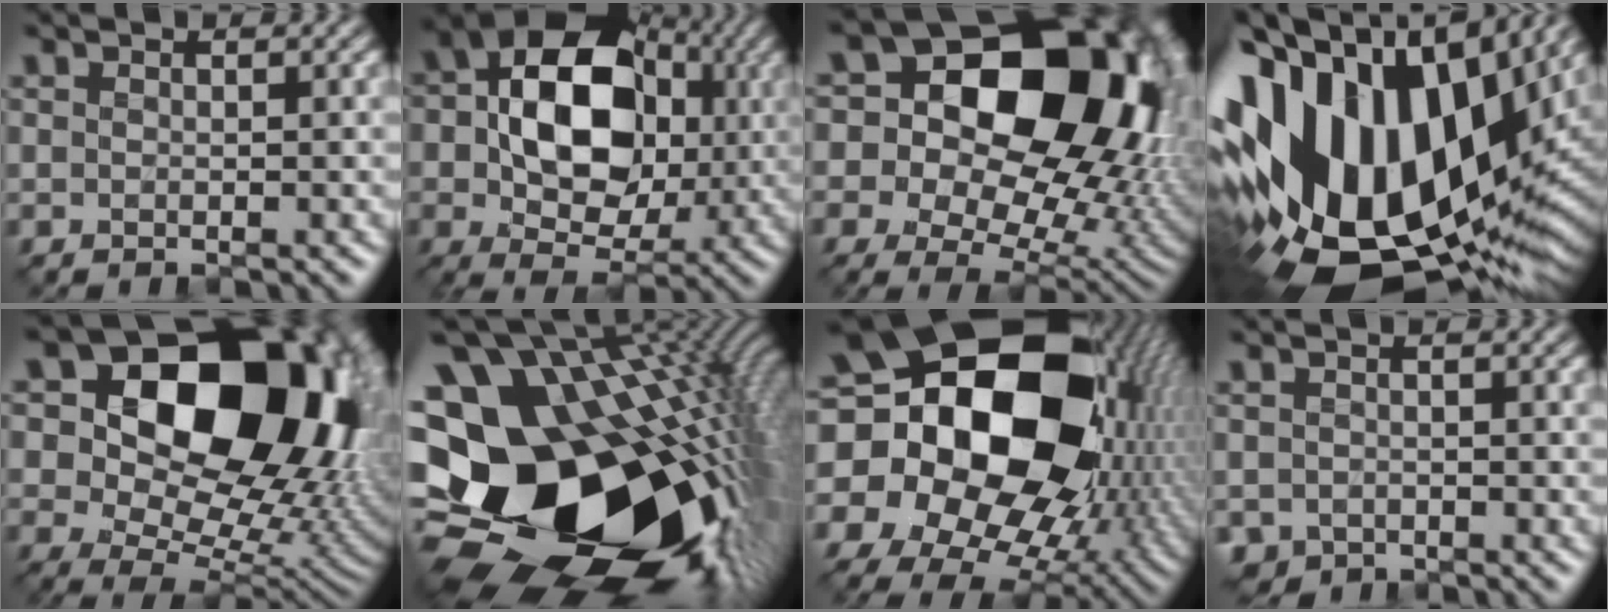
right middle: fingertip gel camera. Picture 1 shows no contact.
{"total": 13.1, "force": [1.2, 9.2, 9.3], "torque": [-0.141, 0.013, 0.011]}
{"total": 21.7, "force": [5.1, 16.0, 13.8], "torque": [-0.221, 0.022, 0.098]}
{"total": 19.6, "force": [2.2, 12.6, 14.9], "torque": [-0.312, 0.008, 0.034]}
{"total": 20.4, "force": [6.3, 14.5, 12.9], "torque": [-0.191, 0.026, 0.128]}
{"total": 21.3, "force": [-2.1, 15.0, 14.9], "torque": [-0.272, -0.067, -0.003]}
{"total": 23.0, "force": [1.8, 17.2, 15.2], "torque": [-0.305, -0.041, 0.045]}
{"total": 1.5, "force": [-1.0, 1.1, 0.2], "torque": [-0.001, -0.011, -0.022]}